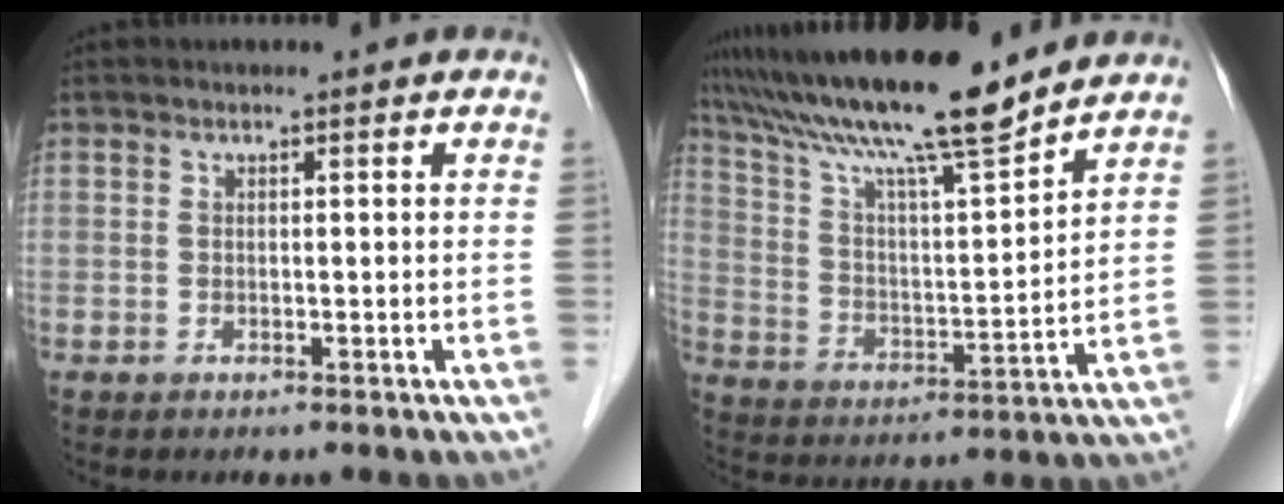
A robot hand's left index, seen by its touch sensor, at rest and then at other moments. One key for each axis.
{"total": 16.6, "fx": 14.3, "fy": 0.2, "fz": 8.4, "tx": -0.151, "ty": 0.003, "tz": 0.248}